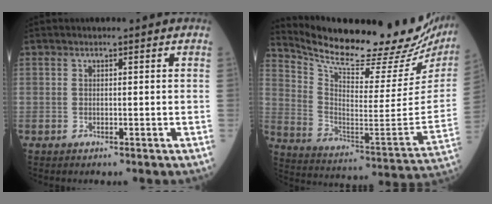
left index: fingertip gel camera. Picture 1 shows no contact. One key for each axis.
{"total": 28.3, "fx": 24.4, "fy": 5.3, "fz": 13.3, "tx": -0.229, "ty": -0.069, "tz": 0.336}